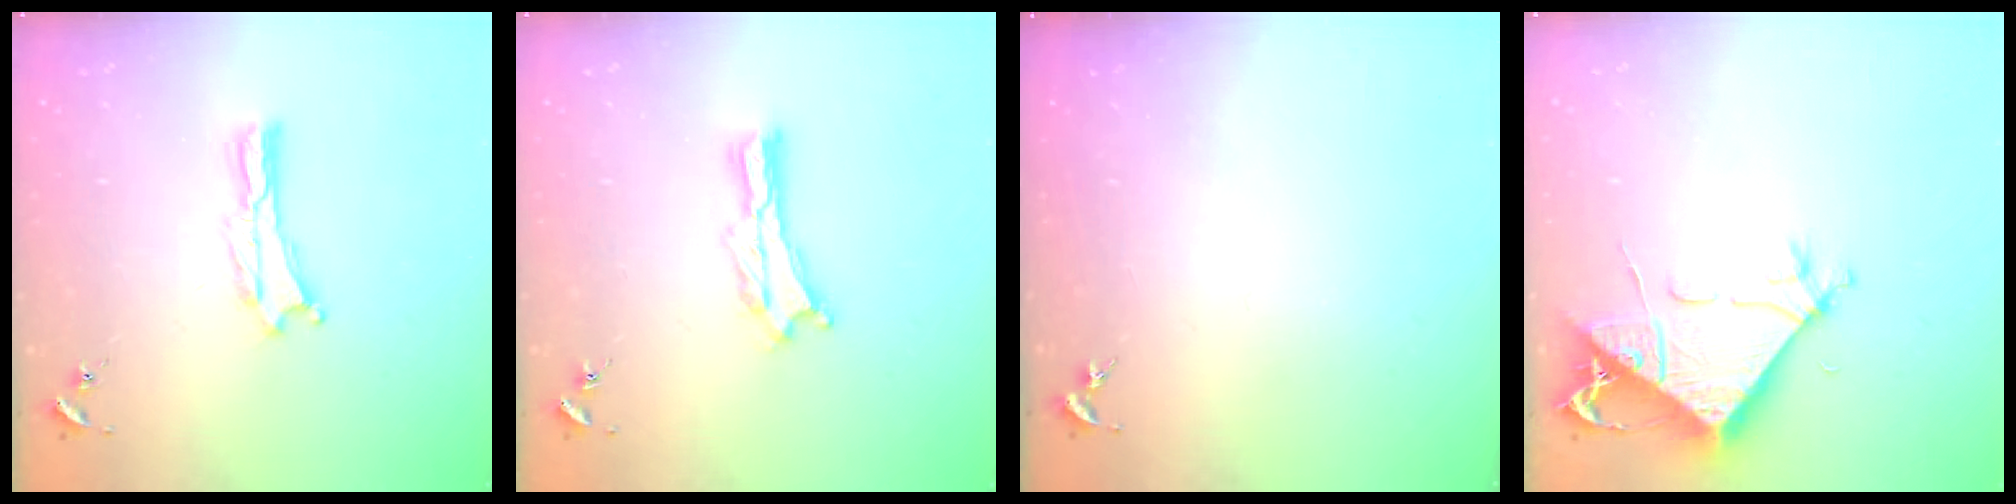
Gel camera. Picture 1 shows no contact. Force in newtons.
{"total": 0.9, "press": 0.9, "slide": 0.2}
{"total": 0.0}
{"total": 7.7, "press": 7.6, "slide": 1.2}